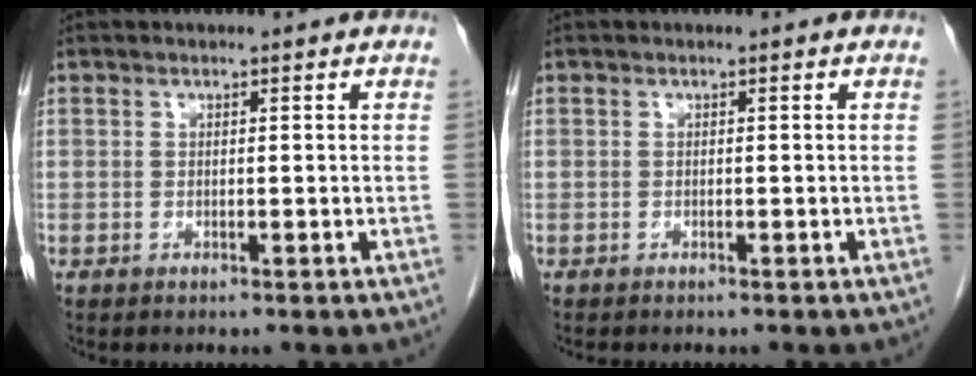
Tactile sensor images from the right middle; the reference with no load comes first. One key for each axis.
{"total": 1.4, "fx": -1.2, "fy": 0.2, "fz": 0.6, "tx": -0.013, "ty": -0.004, "tz": -0.014}